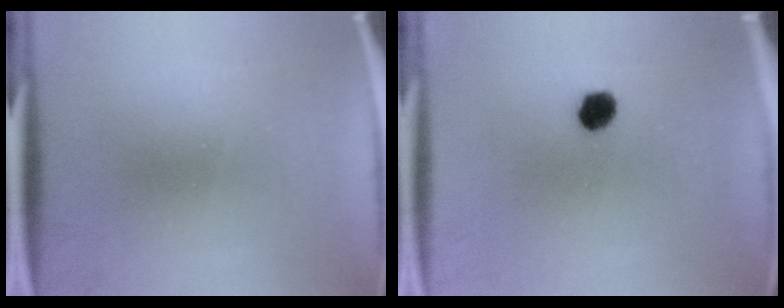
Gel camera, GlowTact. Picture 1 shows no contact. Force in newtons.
{"total": 3.9}